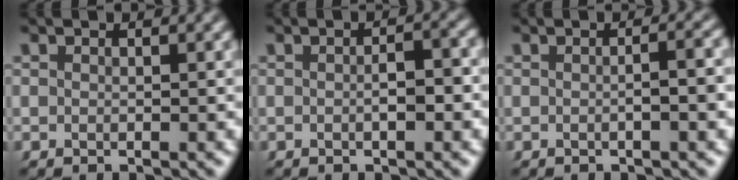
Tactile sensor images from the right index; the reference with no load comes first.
{"total": 2.0, "force": [-0.3, 0.9, 1.8], "torque": [-0.020, 0.001, -0.007]}
{"total": 2.0, "force": [-0.4, 0.2, 1.9], "torque": [-0.021, 0.007, -0.008]}